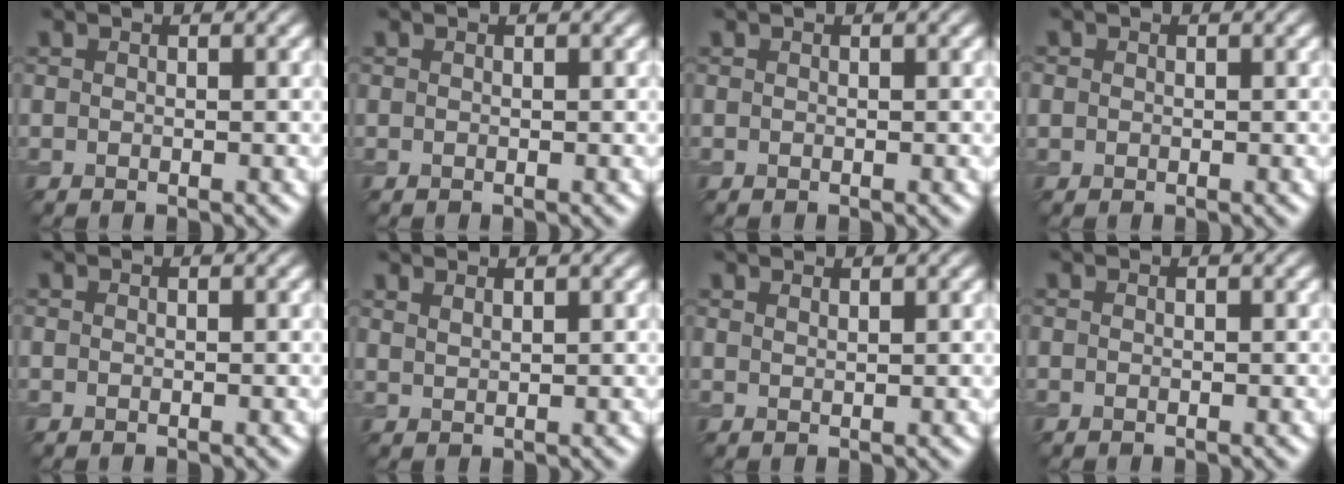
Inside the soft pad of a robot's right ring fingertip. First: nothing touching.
{"total": 0.0}
{"total": 0.0}
{"total": 0.7, "force": [0.1, 0.6, 0.1], "torque": [0.004, -0.001, -0.001]}
{"total": 0.0}
{"total": 1.5, "force": [1.3, 0.3, 0.6], "torque": [-0.006, 0.001, 0.023]}
{"total": 1.1, "force": [1.0, 0.1, 0.3], "torque": [0.000, 0.000, 0.014]}
{"total": 0.0}